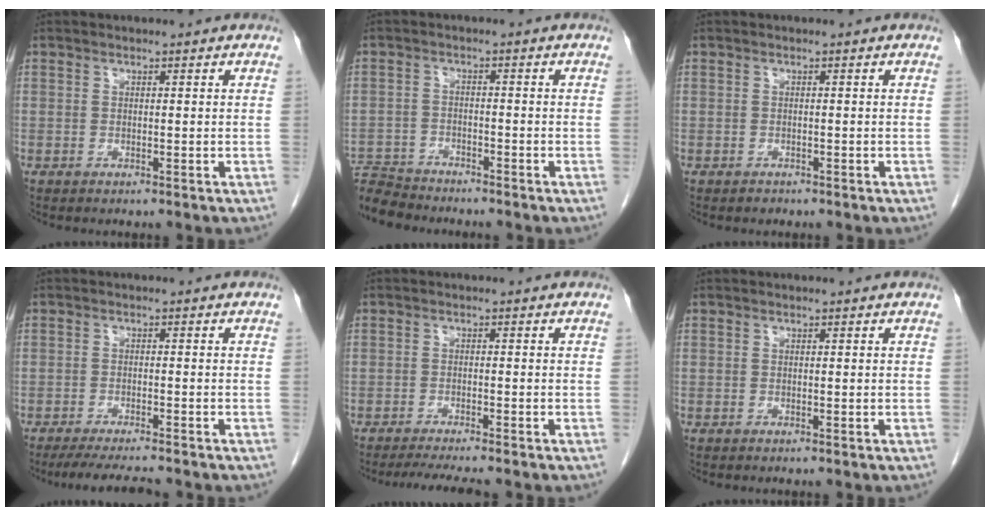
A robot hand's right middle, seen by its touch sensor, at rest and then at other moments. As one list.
[{"total": 5.8, "force": [-5.8, 0.6, -0.1], "torque": [0.003, -0.007, -0.106]}, {"total": 0.7, "force": [-0.5, 0.4, 0.0], "torque": [-0.005, 0.001, -0.009]}, {"total": 6.8, "force": [-6.0, 0.3, 3.0], "torque": [-0.044, -0.018, -0.097]}, {"total": 5.5, "force": [-4.8, -0.1, 2.6], "torque": [-0.036, -0.014, -0.076]}, {"total": 0.0}]